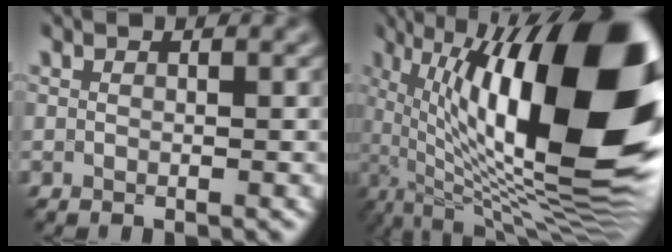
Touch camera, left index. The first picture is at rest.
{"total": 19.5, "force": [3.2, 7.5, 17.8], "torque": [-0.277, 0.018, 0.049]}